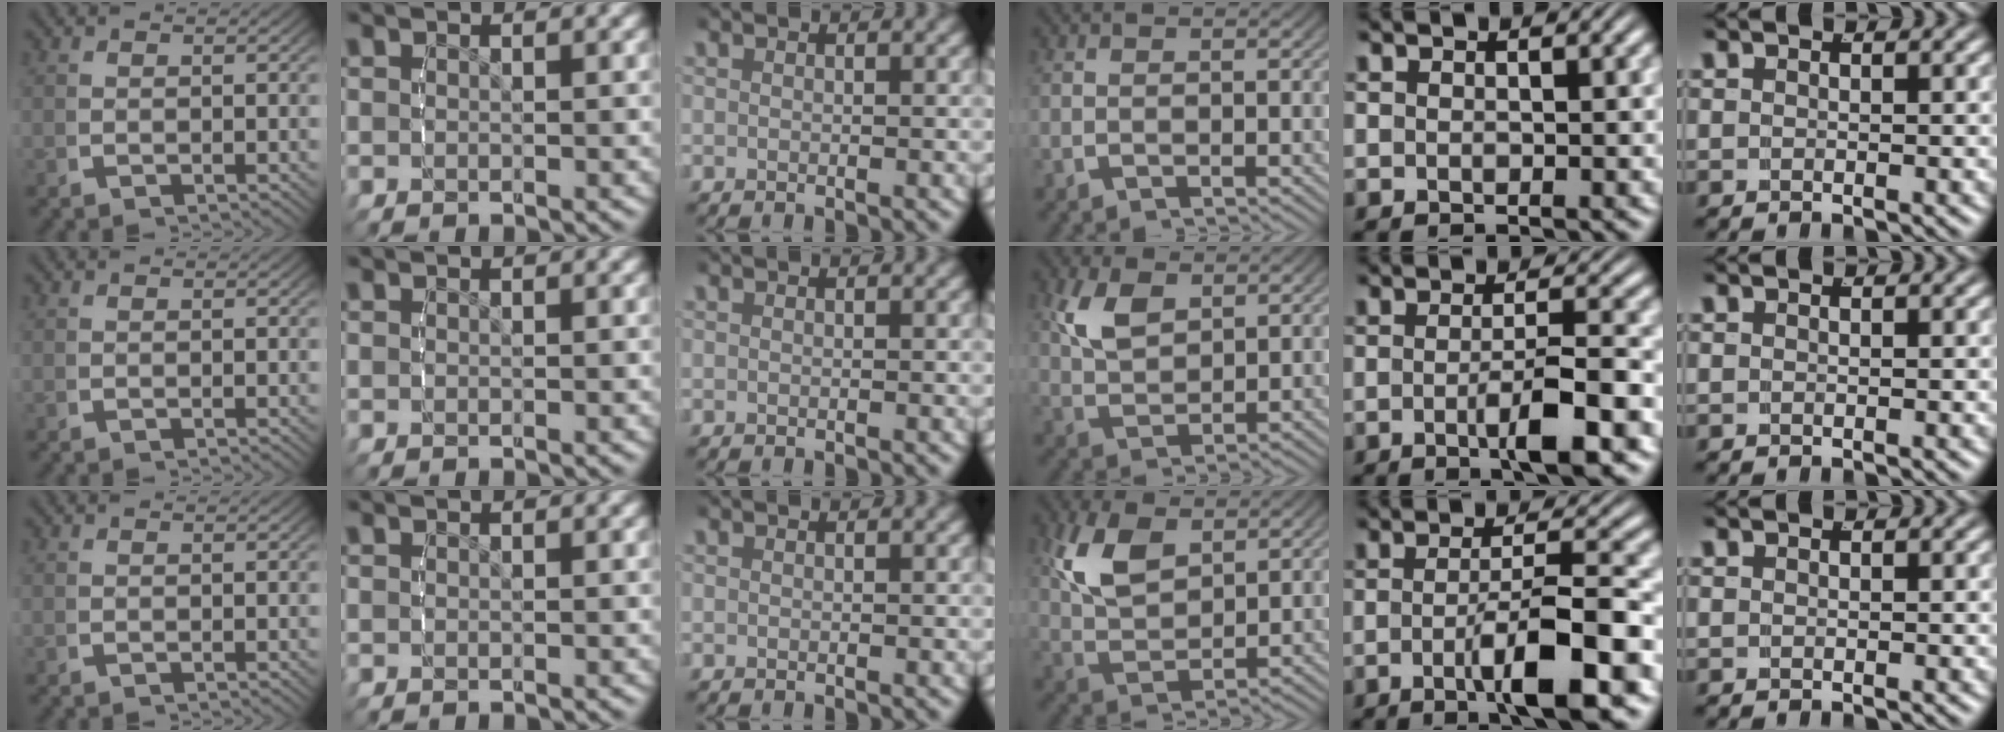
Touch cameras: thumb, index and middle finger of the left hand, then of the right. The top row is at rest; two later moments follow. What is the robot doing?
{"motion": "lift_and_place", "object": "bottle cap"}